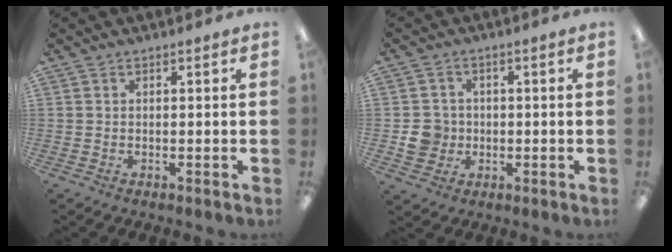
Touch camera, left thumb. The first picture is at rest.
{"total": 5.7, "force": [-0.8, 5.4, 1.5], "torque": [-0.023, 0.008, -0.013]}